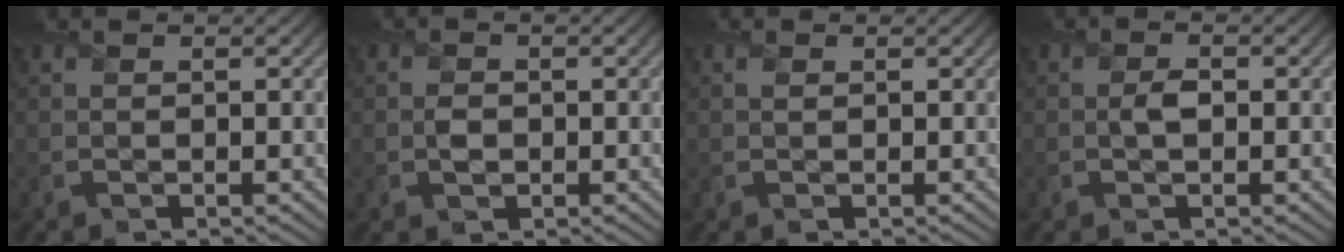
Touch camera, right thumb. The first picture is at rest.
{"total": 1.7, "force": [-0.2, 1.4, 0.9], "torque": [-0.019, -0.005, -0.008]}
{"total": 0.7, "force": [0.4, 0.4, 0.5], "torque": [-0.014, 0.001, 0.005]}
{"total": 1.7, "force": [0.0, 1.1, 1.3], "torque": [-0.027, 0.001, -0.003]}